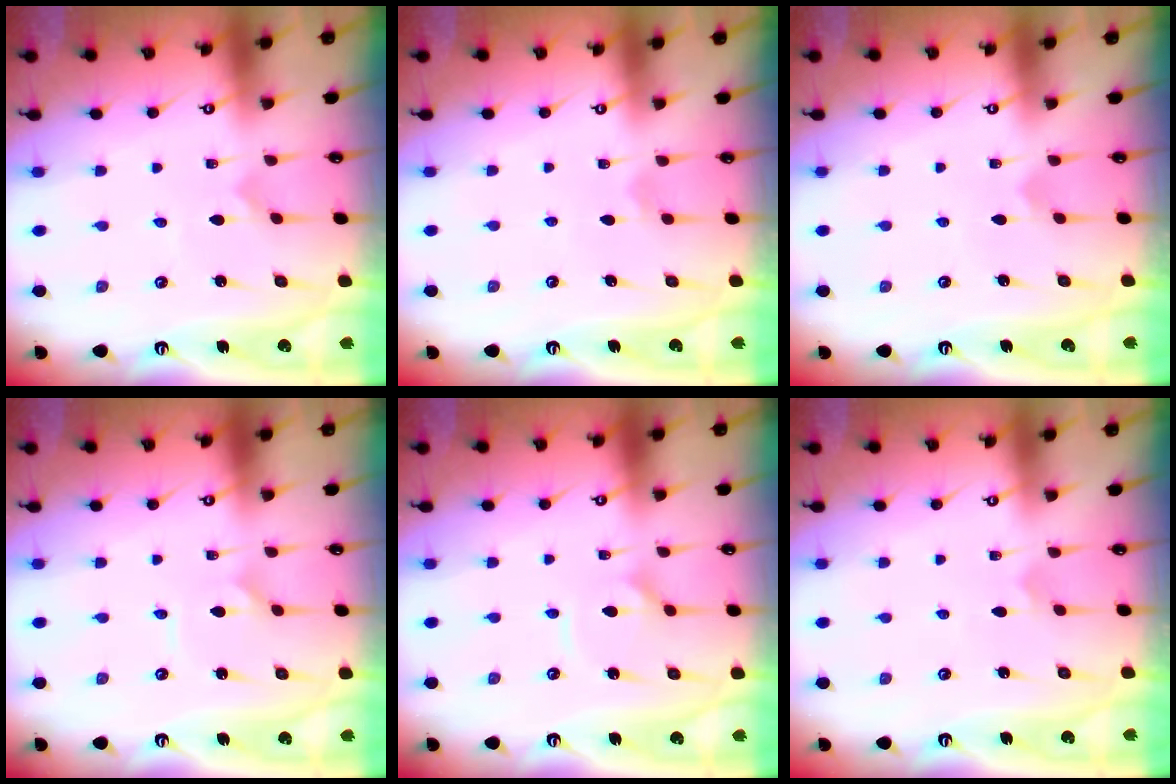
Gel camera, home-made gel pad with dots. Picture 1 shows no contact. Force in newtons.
{"total": 1.9, "press": 1.8, "slide": 0.6}
{"total": 2.6, "press": 2.6, "slide": 0.1}
{"total": 0.7, "press": 0.7, "slide": 0.0}
{"total": 2.4, "press": 2.4, "slide": 0.3}
{"total": 1.9, "press": 1.9, "slide": 0.1}